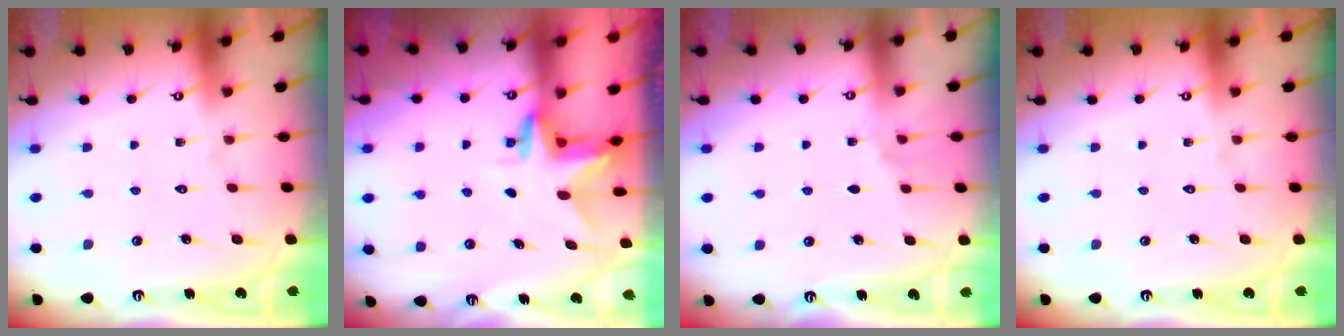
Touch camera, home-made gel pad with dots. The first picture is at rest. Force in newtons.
{"total": 3.0, "press": 3.0, "slide": 0.2}
{"total": 2.5, "press": 2.0, "slide": 1.6}
{"total": 0.0}